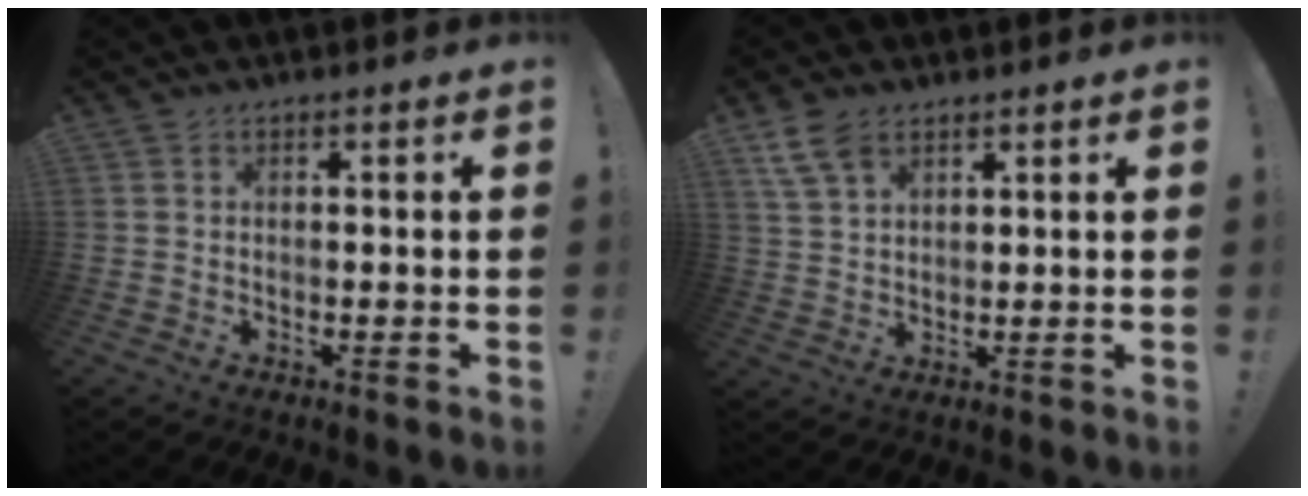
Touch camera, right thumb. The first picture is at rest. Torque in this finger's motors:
{"motor_torque": [-0.39, 0.41, -0.11, 0.20, 0.16]}